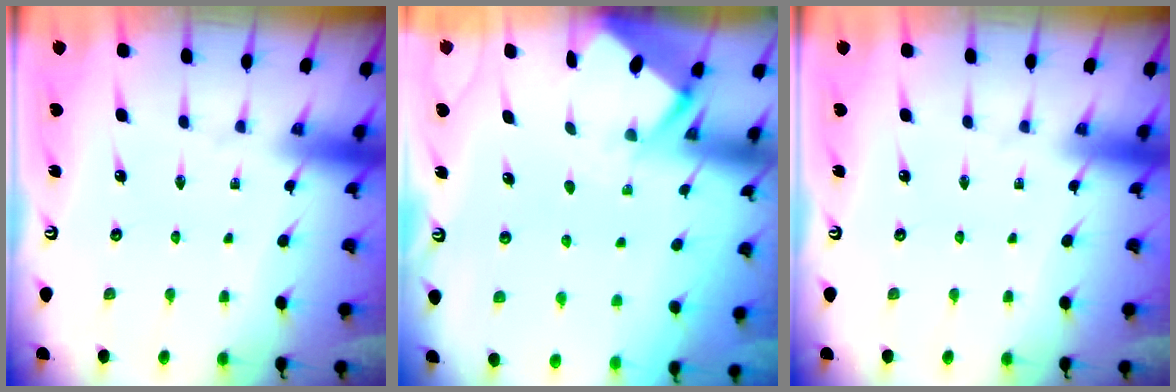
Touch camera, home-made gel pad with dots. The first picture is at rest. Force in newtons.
{"total": 2.7, "press": 2.7, "slide": 0.4}
{"total": 0.0}